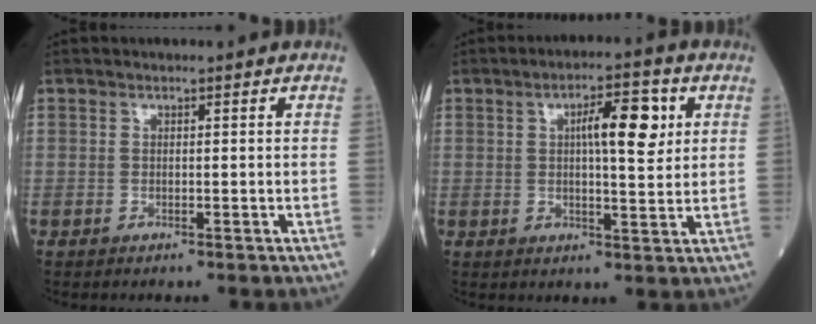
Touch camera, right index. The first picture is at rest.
{"total": 7.8, "force": [2.2, 1.8, 7.2], "torque": [-0.111, 0.012, 0.032]}